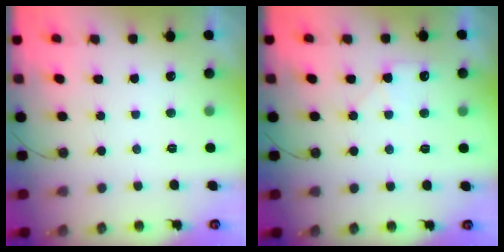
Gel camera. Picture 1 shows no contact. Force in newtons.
{"total": 5.6, "press": 5.6, "slide": 1.0}